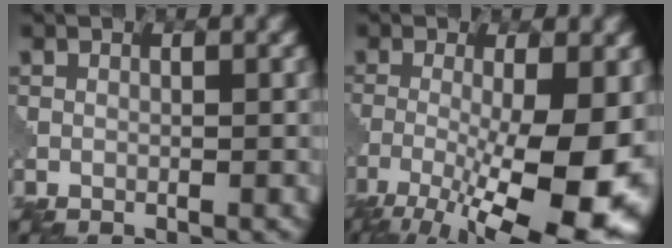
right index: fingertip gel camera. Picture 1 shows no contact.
{"total": 13.5, "force": [-4.7, 4.2, 12.0], "torque": [-0.193, -0.023, -0.069]}